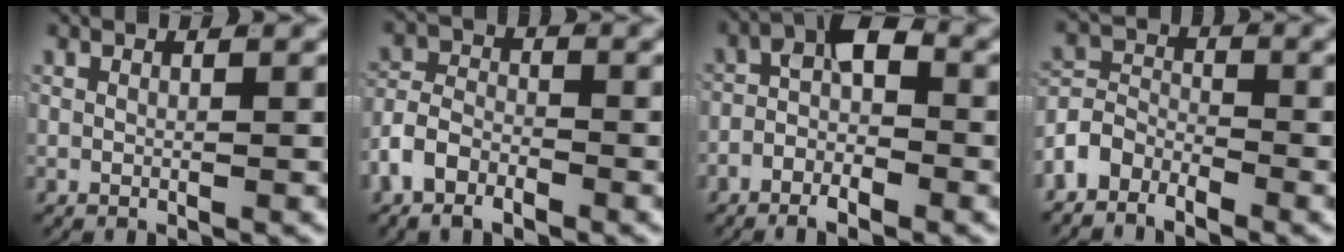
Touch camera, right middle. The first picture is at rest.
{"total": 4.2, "force": [-2.3, 2.9, 2.0], "torque": [-0.031, 0.001, -0.048]}
{"total": 5.0, "force": [-2.1, 2.6, 3.7], "torque": [-0.054, 0.000, -0.045]}
{"total": 5.2, "force": [-3.1, 3.8, 1.7], "torque": [-0.036, -0.020, -0.057]}